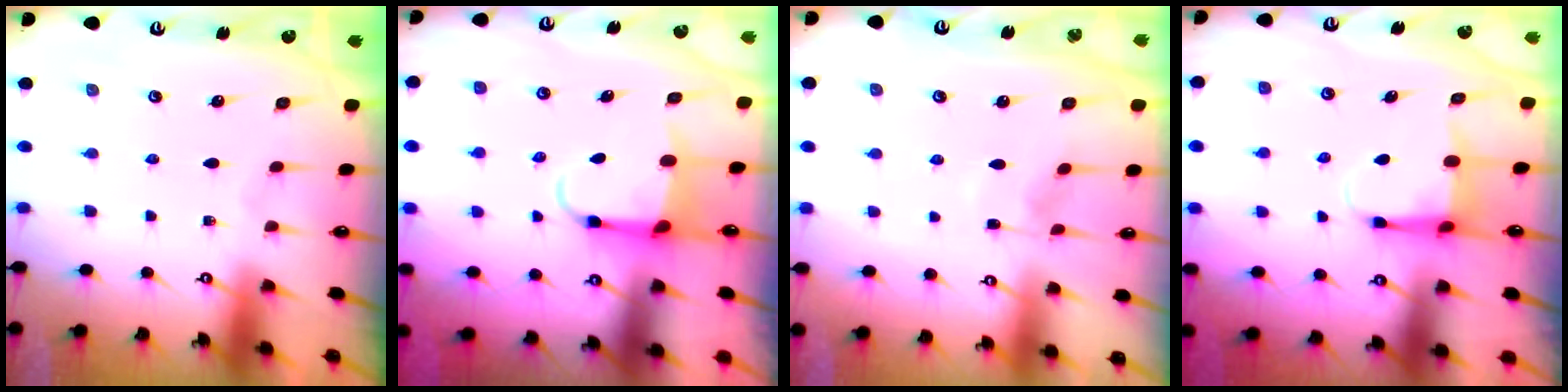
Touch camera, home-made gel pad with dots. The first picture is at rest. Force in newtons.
{"total": 3.8, "press": 3.7, "slide": 1.0}
{"total": 3.8, "press": 3.7, "slide": 0.6}
{"total": 4.8, "press": 4.7, "slide": 0.9}